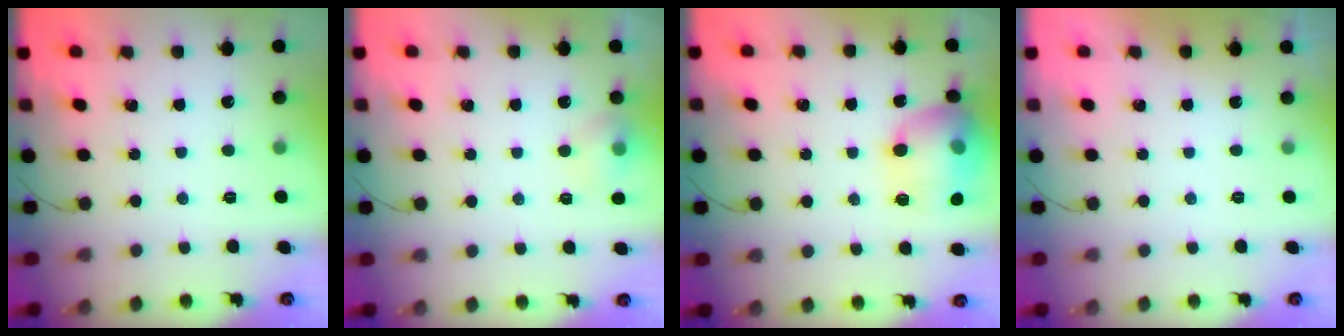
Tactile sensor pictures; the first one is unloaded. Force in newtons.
{"total": 7.2, "press": 7.0, "slide": 1.5}
{"total": 16.5, "press": 16.5, "slide": 1.3}
{"total": 0.0}